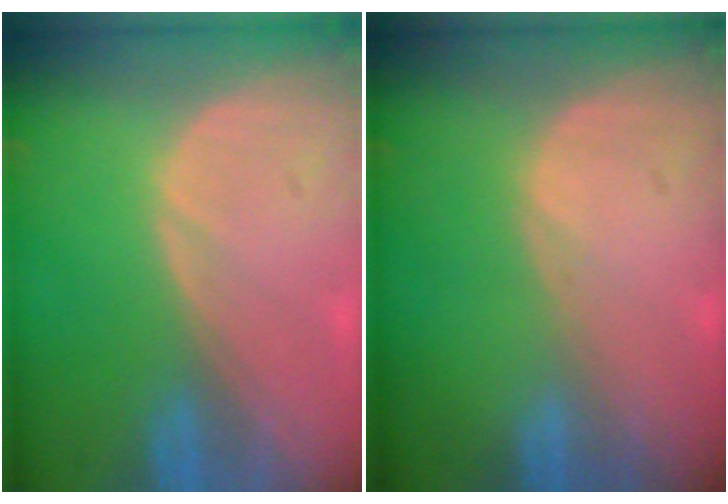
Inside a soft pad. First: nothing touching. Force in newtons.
{"total": 0.0}